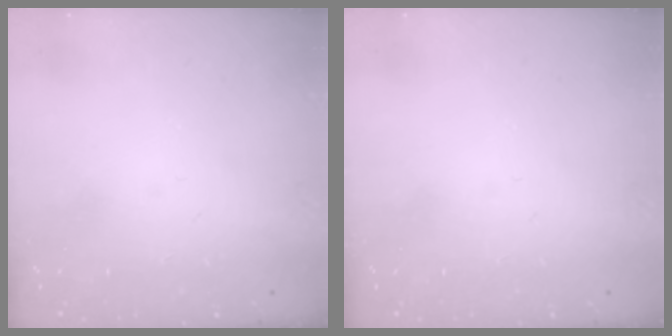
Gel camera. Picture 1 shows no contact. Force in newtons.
{"total": 0.0}